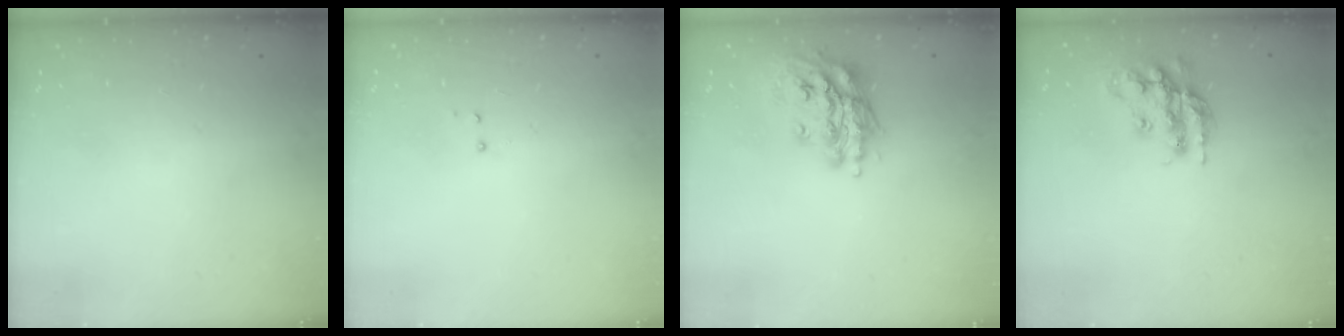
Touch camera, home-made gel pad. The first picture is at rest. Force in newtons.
{"total": 2.9, "press": 2.8, "slide": 0.6}
{"total": 14.9, "press": 14.9, "slide": 1.6}
{"total": 16.5, "press": 16.5, "slide": 1.0}